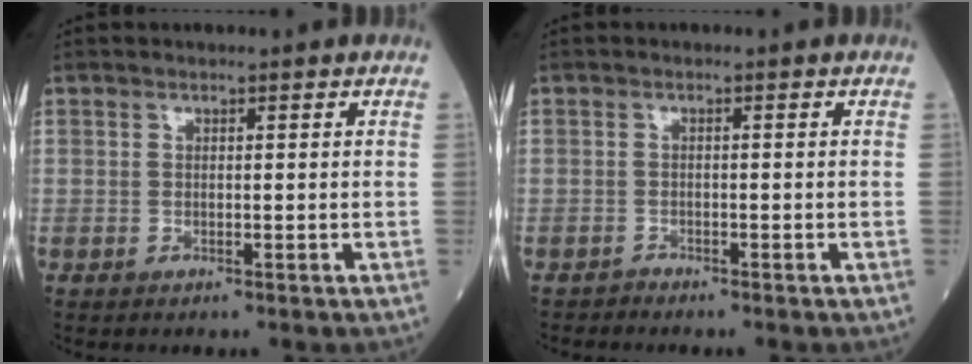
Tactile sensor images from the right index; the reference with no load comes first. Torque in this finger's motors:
{"motor_torque": [0.11, 0.01, -0.04, 0.00]}